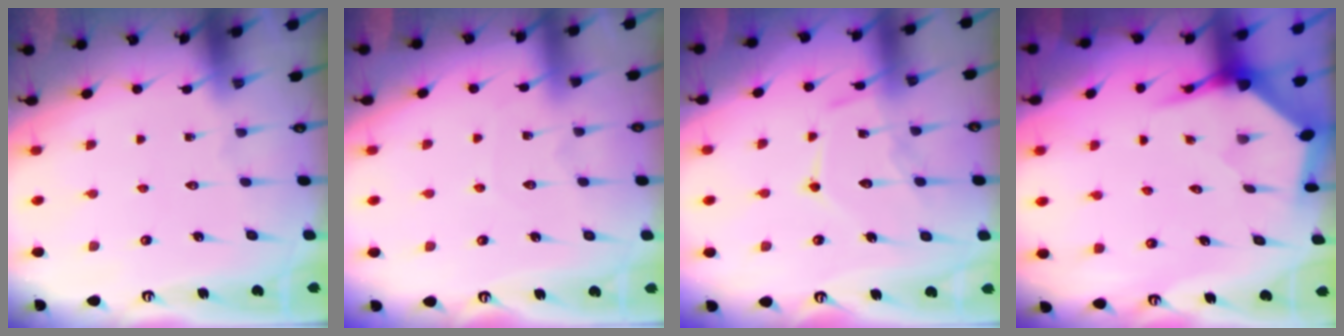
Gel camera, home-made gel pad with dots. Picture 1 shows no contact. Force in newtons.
{"total": 4.4, "press": 4.4, "slide": 0.5}
{"total": 12.9, "press": 12.9, "slide": 1.0}
{"total": 5.0, "press": 5.0, "slide": 0.5}